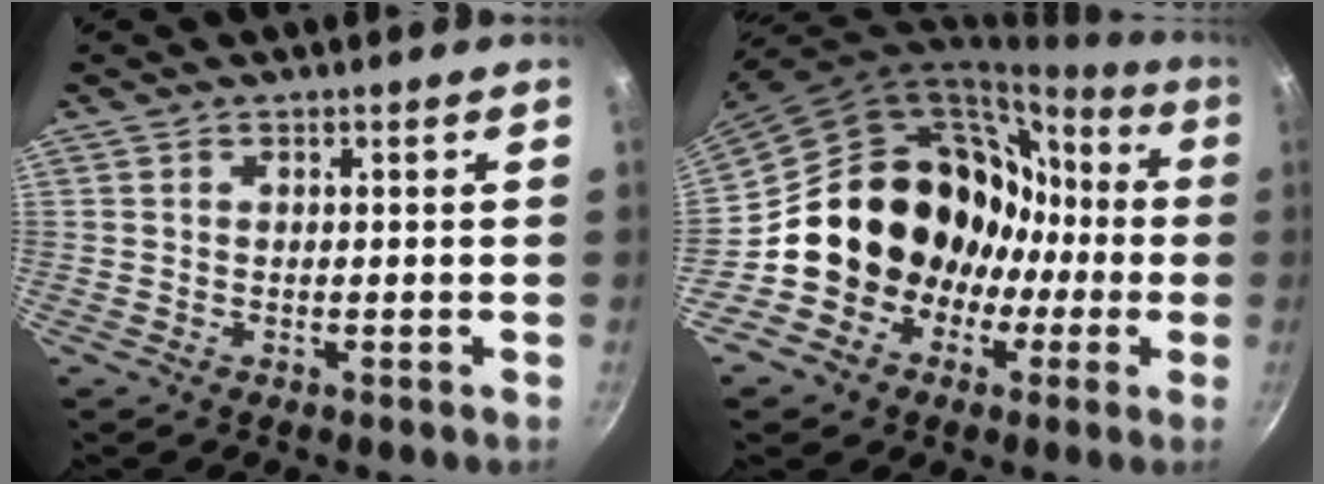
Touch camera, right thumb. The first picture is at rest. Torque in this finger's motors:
{"motor_torque": [-0.08, 1.66, 0.52, -0.54, 0.27]}